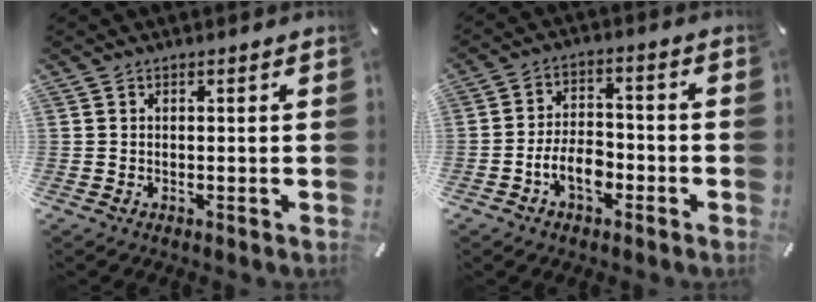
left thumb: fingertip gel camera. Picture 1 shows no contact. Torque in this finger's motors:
{"motor_torque": [0.44, 0.44, 0.50, 0.25, 0.03]}